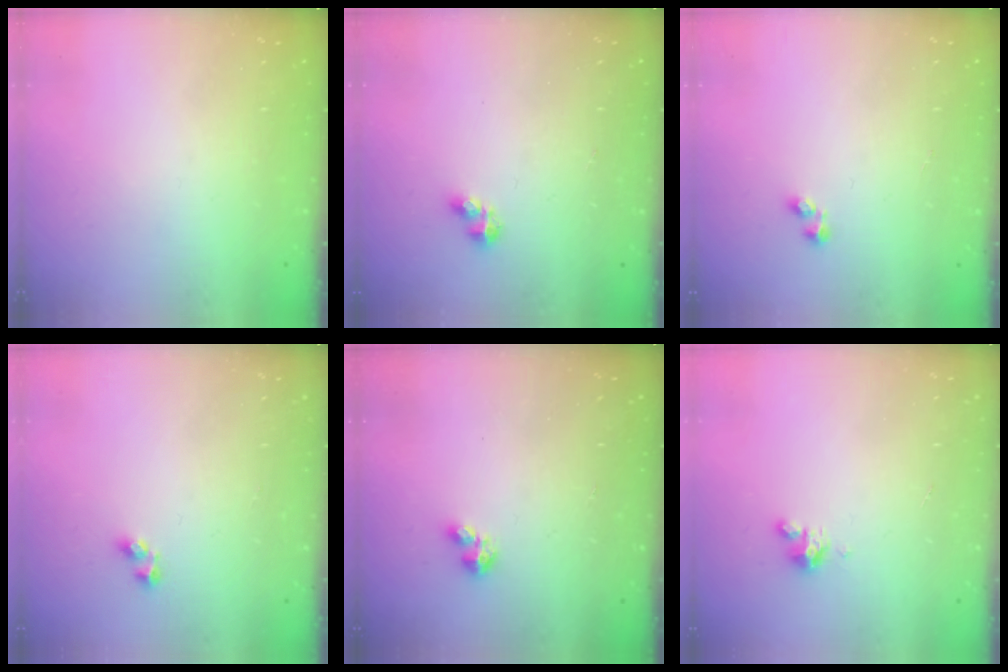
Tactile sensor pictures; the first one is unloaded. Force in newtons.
{"total": 2.9, "press": 2.9, "slide": 0.3}
{"total": 1.2, "press": 1.0, "slide": 0.6}
{"total": 3.5, "press": 3.4, "slide": 0.9}
{"total": 3.3, "press": 3.3, "slide": 0.4}
{"total": 2.8, "press": 2.8, "slide": 0.2}